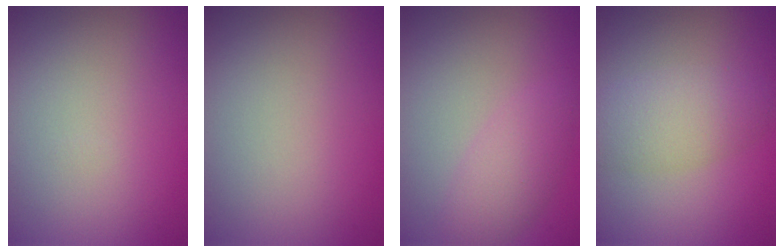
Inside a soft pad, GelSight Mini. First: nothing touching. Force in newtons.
{"total": 0.0}
{"total": 3.0, "press": 3.0, "slide": 0.2}
{"total": 4.0, "press": 4.0, "slide": 0.2}